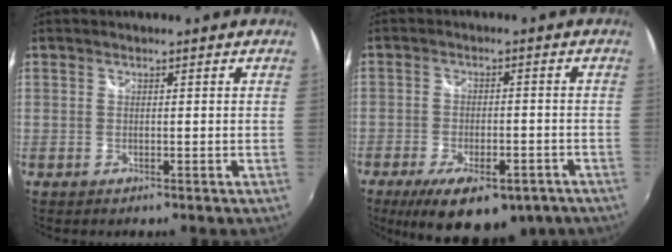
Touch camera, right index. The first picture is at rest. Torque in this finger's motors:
{"motor_torque": [1.03, -1.10, 0.25, 0.02]}